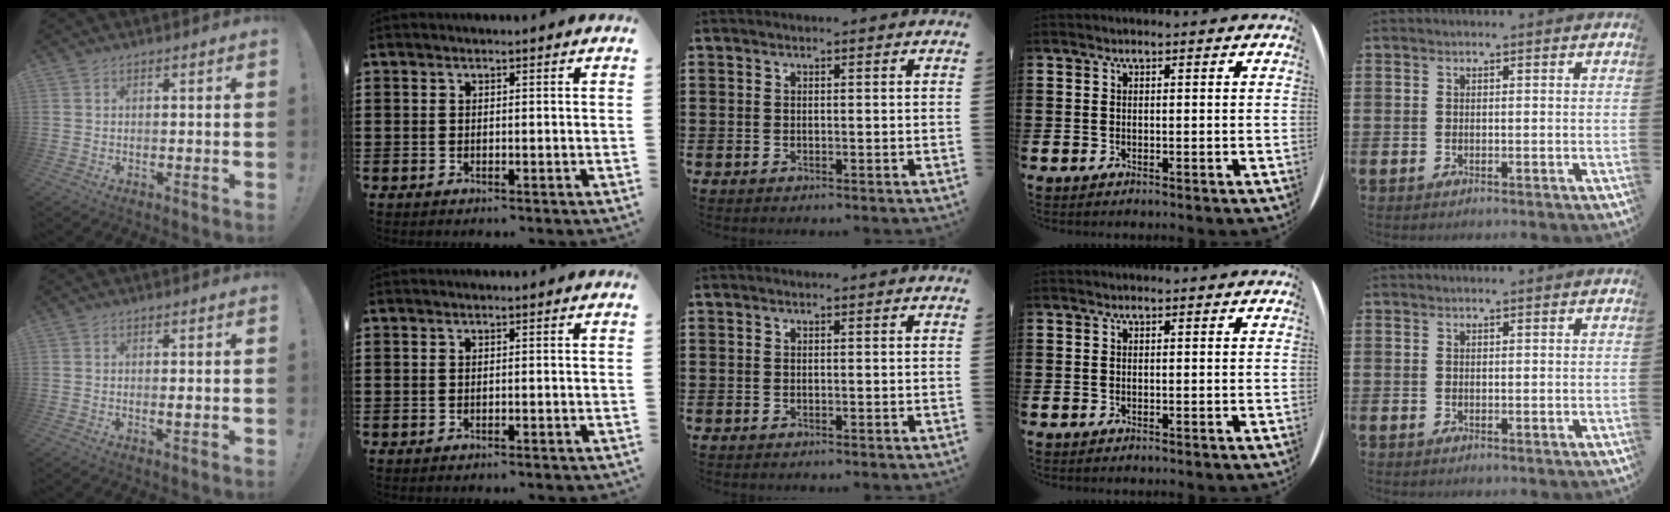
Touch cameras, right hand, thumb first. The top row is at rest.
{"thumb": {"total": 1.3, "force": [0.0, 0.2, 1.3], "torque": [-0.016, -0.005, -0.001]}, "index": {"total": 0.5, "force": [-0.5, -0.1, 0.2], "torque": [-0.004, -0.003, -0.009]}}